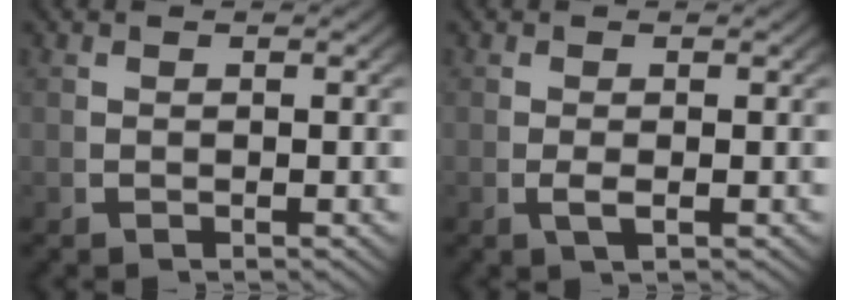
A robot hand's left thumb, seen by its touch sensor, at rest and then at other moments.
{"total": 1.4, "force": [-0.2, 0.6, 1.2], "torque": [-0.033, -0.002, 0.001]}